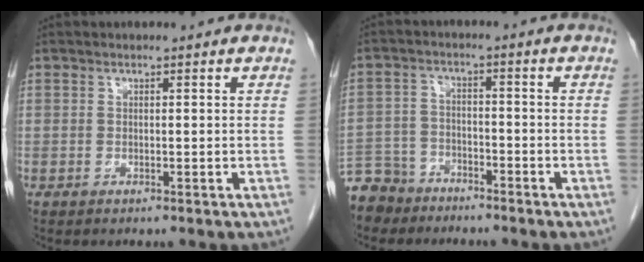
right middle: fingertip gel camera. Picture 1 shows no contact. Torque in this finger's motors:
{"motor_torque": [1.07, -1.07, 0.39, 0.03]}